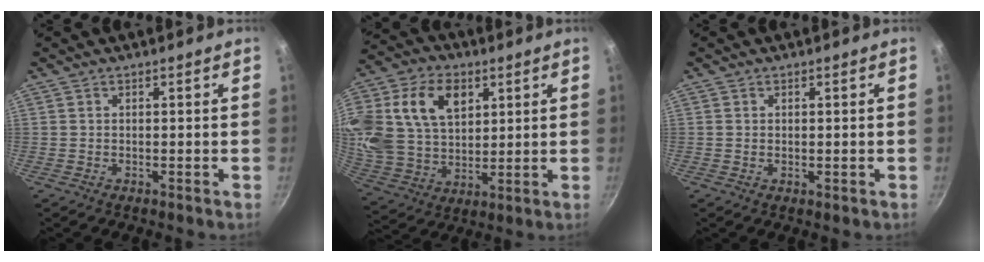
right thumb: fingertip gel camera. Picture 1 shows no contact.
{"total": 25.1, "force": [8.6, 17.5, 15.8], "torque": [-0.342, 0.018, 0.163]}
{"total": 0.6, "force": [0.1, 0.3, 0.4], "torque": [-0.005, -0.003, 0.001]}